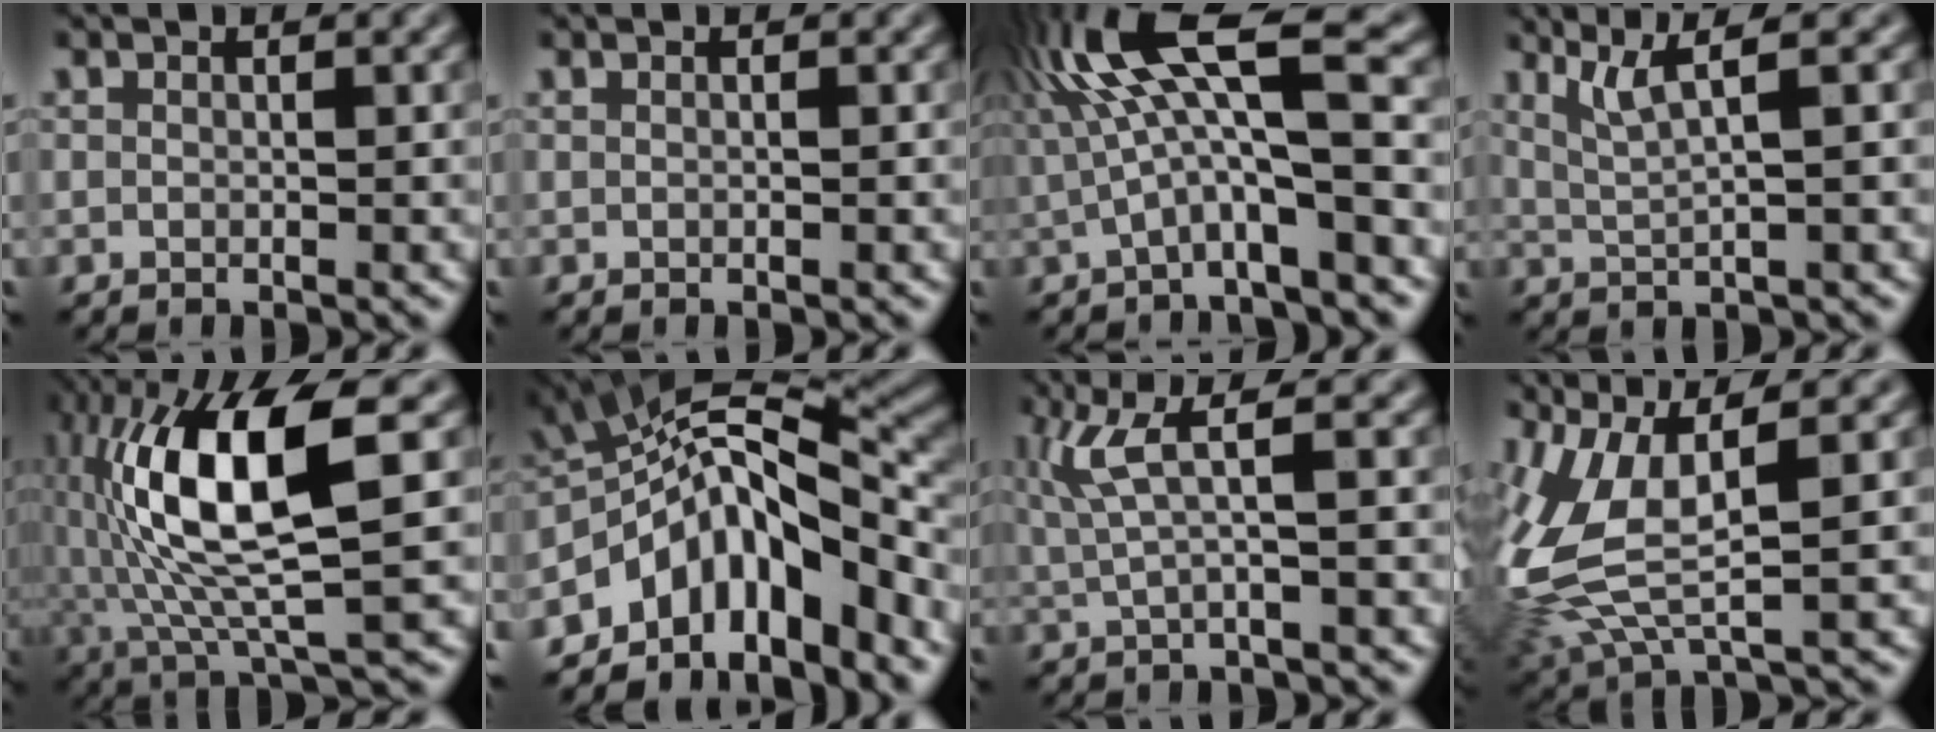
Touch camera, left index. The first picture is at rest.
{"total": 0.0}
{"total": 8.3, "force": [1.7, 1.9, 7.9], "torque": [-0.147, 0.010, 0.026]}
{"total": 3.3, "force": [1.7, 0.5, 2.8], "torque": [-0.048, 0.002, 0.040]}
{"total": 11.7, "force": [1.4, 3.0, 11.2], "torque": [-0.215, 0.009, 0.031]}
{"total": 9.9, "force": [-4.9, 4.5, 7.3], "torque": [-0.096, 0.010, -0.095]}
{"total": 4.0, "force": [1.3, 0.5, 3.8], "torque": [-0.085, 0.004, 0.032]}
{"total": 9.0, "force": [0.7, 3.7, 8.1], "torque": [-0.206, -0.008, 0.016]}